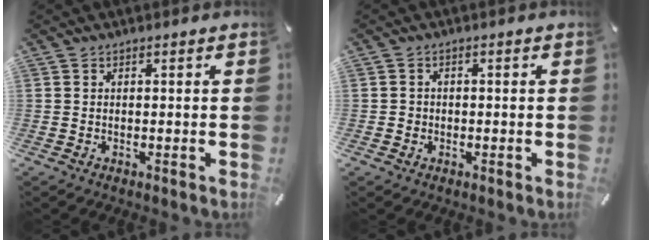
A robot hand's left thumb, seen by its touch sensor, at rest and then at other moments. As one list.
[{"total": 1.6, "force": [-0.5, 1.5, 0.5], "torque": [-0.008, 0.006, -0.013]}]